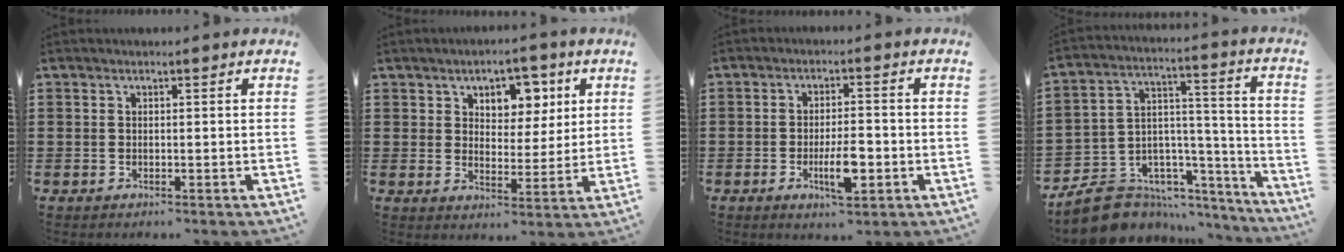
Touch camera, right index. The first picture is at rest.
{"total": 5.3, "force": [3.0, 3.9, 1.8], "torque": [-0.043, 0.005, 0.048]}
{"total": 6.3, "force": [-1.9, 1.9, 5.7], "torque": [-0.108, -0.003, -0.034]}
{"total": 7.9, "force": [-6.2, 4.8, 1.2], "torque": [-0.052, 0.010, -0.117]}